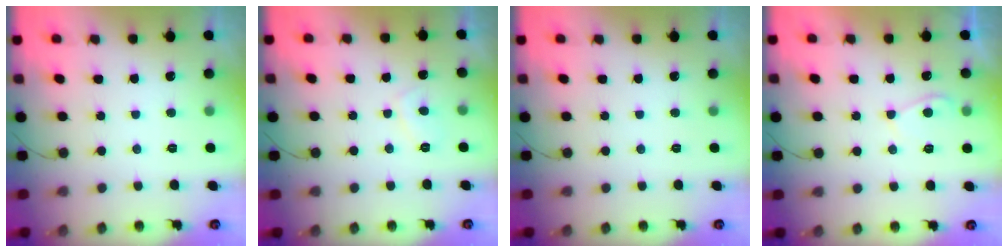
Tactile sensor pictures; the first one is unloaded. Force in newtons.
{"total": 2.4, "press": 2.2, "slide": 0.9}
{"total": 0.0}
{"total": 4.7, "press": 4.6, "slide": 0.8}